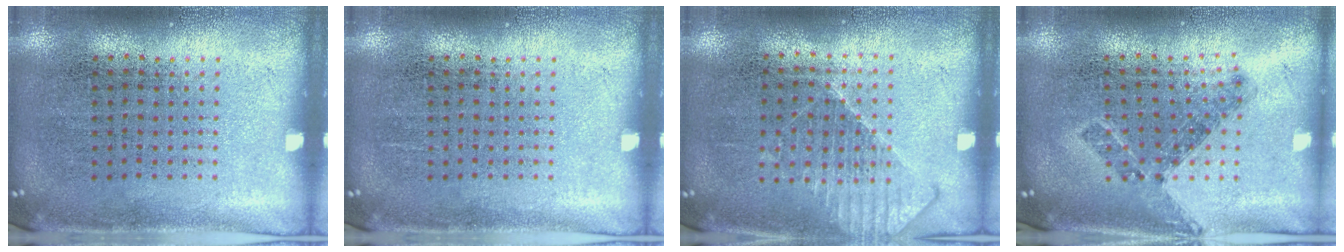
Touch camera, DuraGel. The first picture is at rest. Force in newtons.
{"total": 0.0}
{"total": 1.2, "press": 1.2, "slide": 0.3}
{"total": 0.8, "press": 0.8, "slide": 0.3}